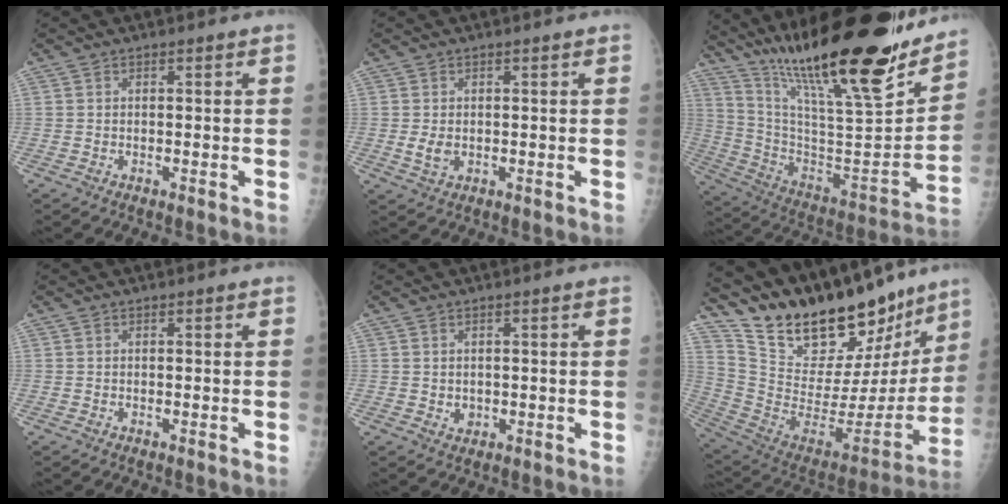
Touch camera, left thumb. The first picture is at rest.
{"total": 2.6, "force": [0.1, 1.7, 1.9], "torque": [-0.034, -0.006, 0.007]}
{"total": 32.9, "force": [22.9, 7.2, 22.5], "torque": [-0.353, -0.073, 0.375]}
{"total": 0.0}
{"total": 1.5, "force": [0.2, 1.3, 0.8], "torque": [-0.009, -0.002, 0.008]}
{"total": 31.7, "force": [25.2, 11.7, 15.3], "torque": [-0.217, -0.100, 0.395]}